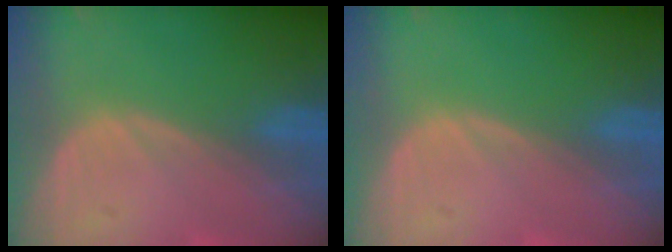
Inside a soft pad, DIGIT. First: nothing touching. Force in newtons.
{"total": 0.0}